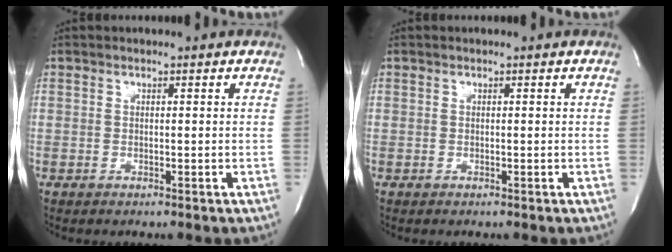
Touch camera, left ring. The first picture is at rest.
{"total": 0.0}